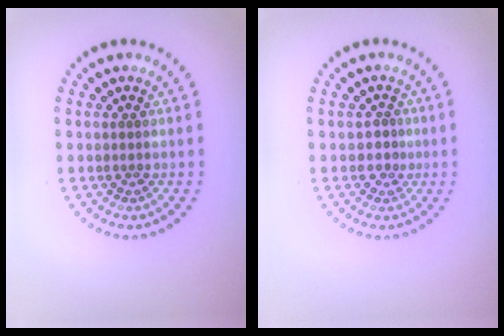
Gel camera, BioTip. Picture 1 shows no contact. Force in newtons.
{"total": 1.4, "press": 1.2, "slide": 0.8}